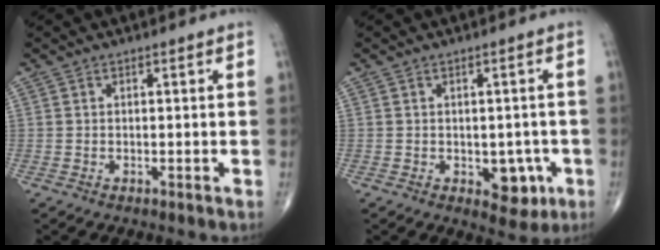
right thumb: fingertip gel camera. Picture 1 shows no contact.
{"total": 5.8, "force": [-1.7, 3.7, 4.1], "torque": [-0.018, 0.004, -0.016]}